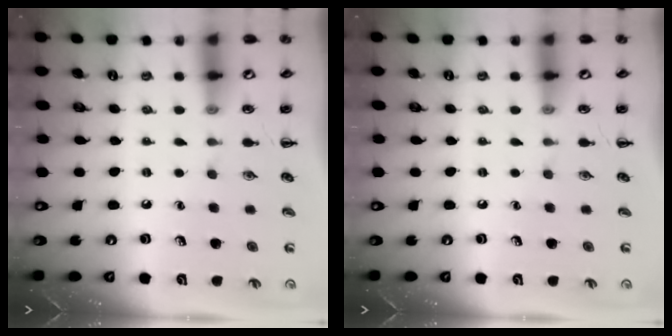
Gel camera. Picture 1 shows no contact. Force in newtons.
{"total": 0.0}